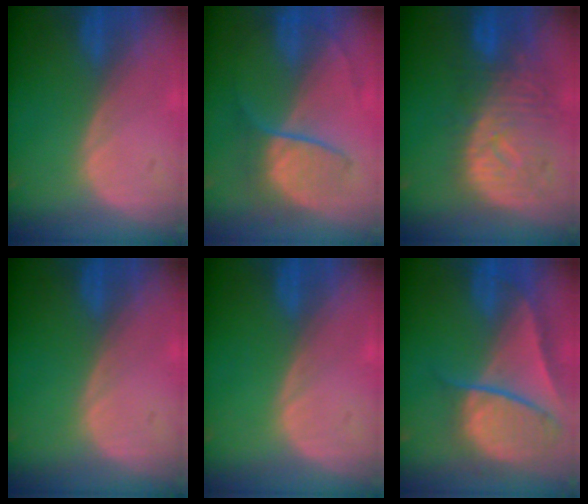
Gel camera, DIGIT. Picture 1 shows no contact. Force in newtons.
{"total": 6.4, "press": 6.3, "slide": 0.7}
{"total": 10.8, "press": 9.7, "slide": 4.8}
{"total": 0.0}
{"total": 0.0}
{"total": 9.8, "press": 8.2, "slide": 5.3}